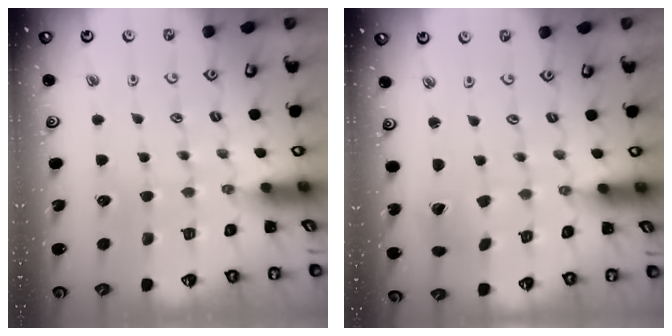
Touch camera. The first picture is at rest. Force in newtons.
{"total": 2.9, "press": 2.9, "slide": 0.2}